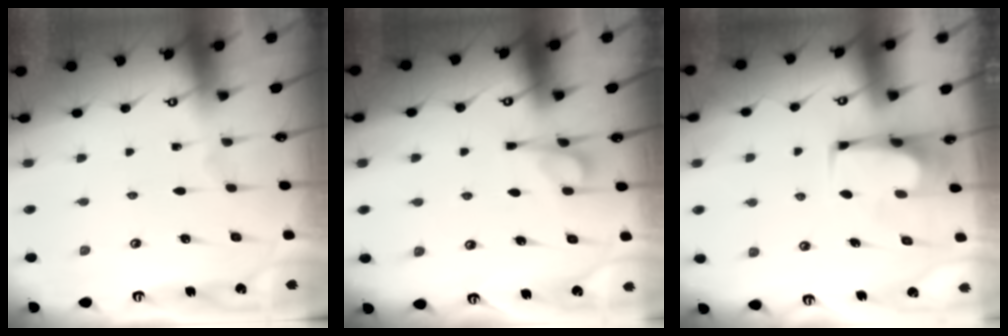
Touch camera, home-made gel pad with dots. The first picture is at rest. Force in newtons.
{"total": 5.5, "press": 5.5, "slide": 0.6}
{"total": 1.6, "press": 1.5, "slide": 0.3}